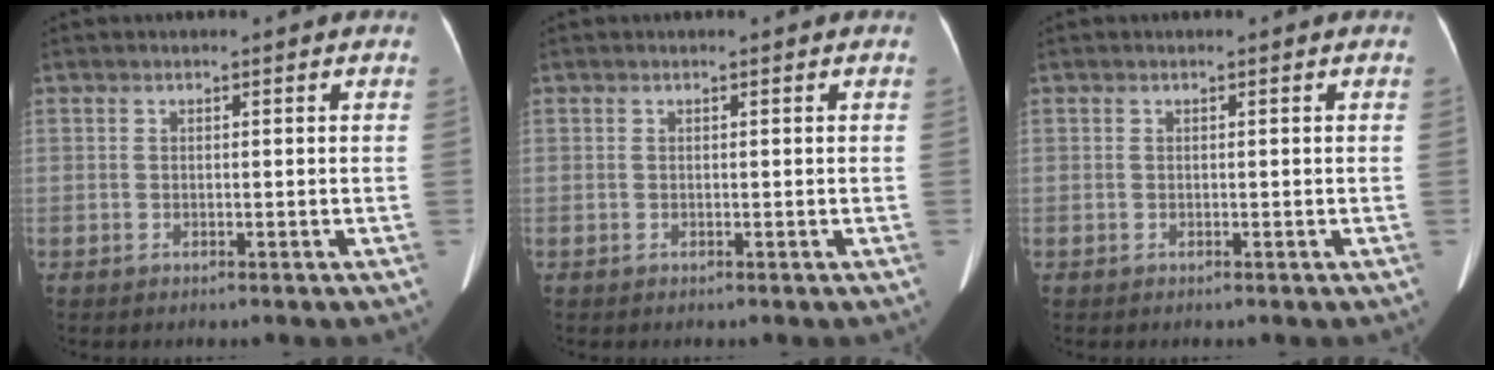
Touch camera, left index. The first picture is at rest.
{"total": 0.0}
{"total": 0.0}